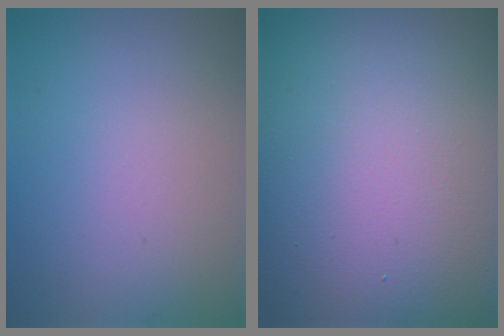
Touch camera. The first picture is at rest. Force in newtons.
{"total": 27.9, "press": 27.8, "slide": 1.4}